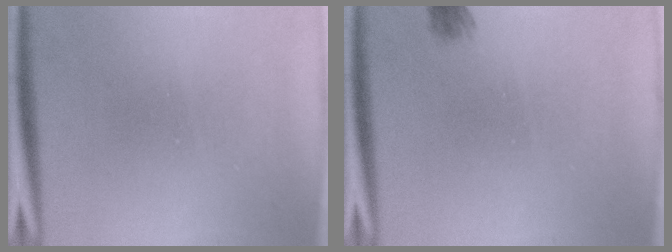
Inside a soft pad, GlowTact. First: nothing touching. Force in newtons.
{"total": 1.9}